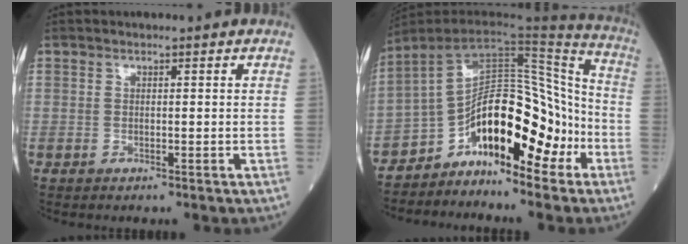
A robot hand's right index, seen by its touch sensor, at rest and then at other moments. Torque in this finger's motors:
{"motor_torque": [0.93, -0.71, 1.05, 0.21]}